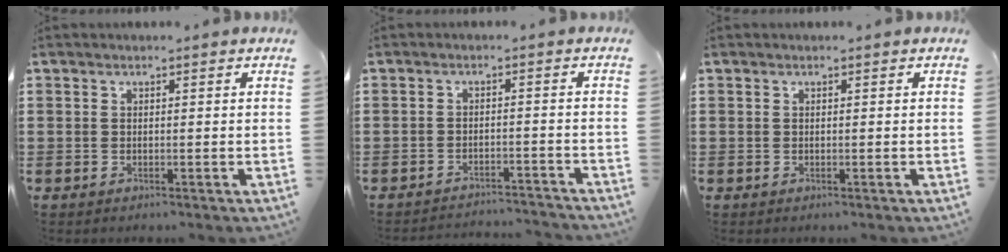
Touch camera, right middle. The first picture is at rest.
{"total": 2.7, "force": [-2.7, -0.1, 0.2], "torque": [-0.009, -0.001, -0.056]}
{"total": 0.0}